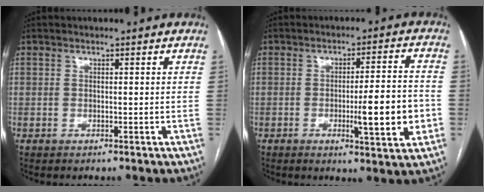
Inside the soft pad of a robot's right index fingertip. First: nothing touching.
{"total": 10.0, "force": [-2.3, 0.9, 9.7], "torque": [-0.136, -0.002, -0.031]}